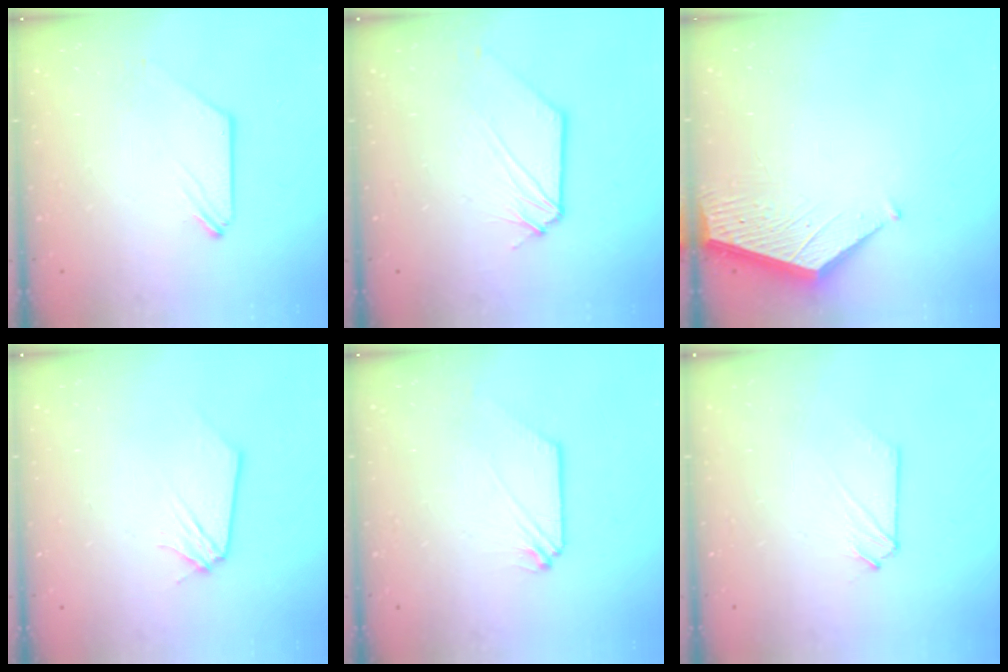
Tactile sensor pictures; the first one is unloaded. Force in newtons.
{"total": 1.1, "press": 1.1, "slide": 0.1}
{"total": 3.4, "press": 3.4, "slide": 0.4}
{"total": 0.0}
{"total": 0.0}
{"total": 0.9, "press": 0.9, "slide": 0.2}